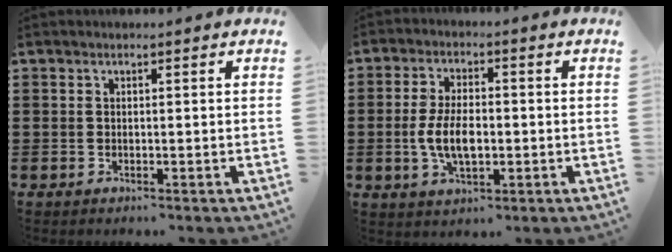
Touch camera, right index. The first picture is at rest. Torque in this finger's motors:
{"motor_torque": [1.53, -0.61, 0.91, 0.20]}